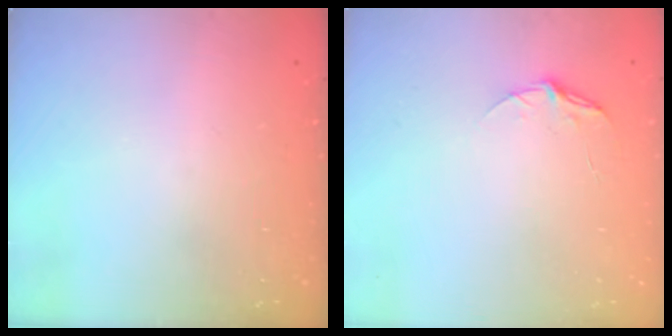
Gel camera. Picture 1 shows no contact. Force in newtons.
{"total": 5.3, "press": 5.2, "slide": 0.6}